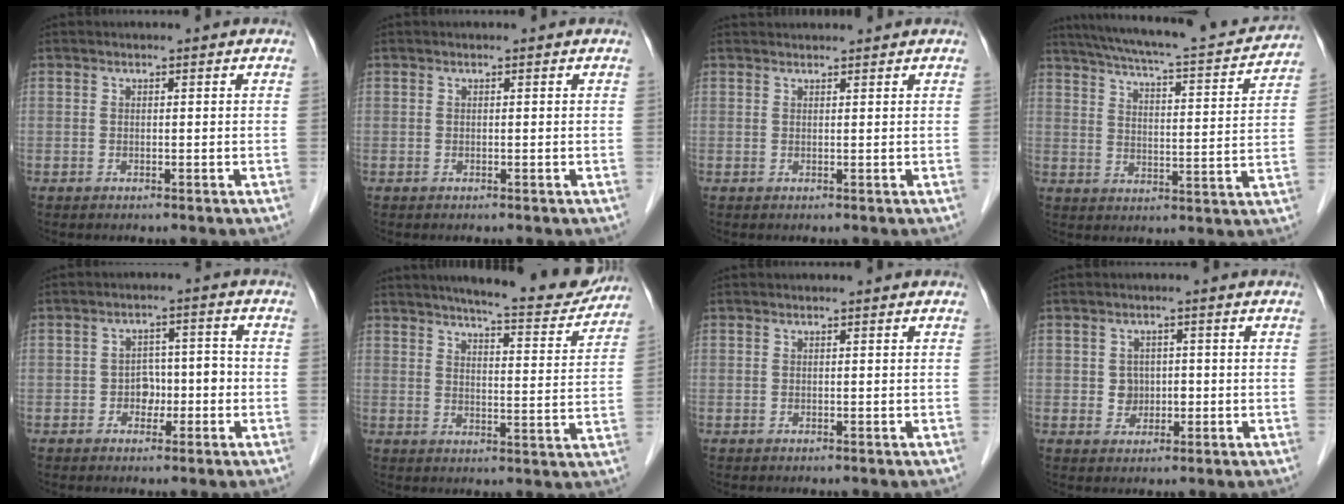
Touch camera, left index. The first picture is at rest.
{"total": 0.0}
{"total": 3.2, "force": [3.2, 0.2, 0.5], "torque": [-0.007, 0.030, 0.047]}
{"total": 20.4, "force": [18.2, 2.4, 8.9], "torque": [-0.148, -0.002, 0.245]}
{"total": 4.1, "force": [-1.5, 2.8, 2.5], "torque": [-0.036, 0.019, -0.025]}
{"total": 14.7, "force": [13.4, 1.6, 5.9], "torque": [-0.079, -0.022, 0.167]}
{"total": 0.0}
{"total": 2.7, "force": [-0.2, 2.5, 1.1], "torque": [-0.013, 0.005, 0.000]}